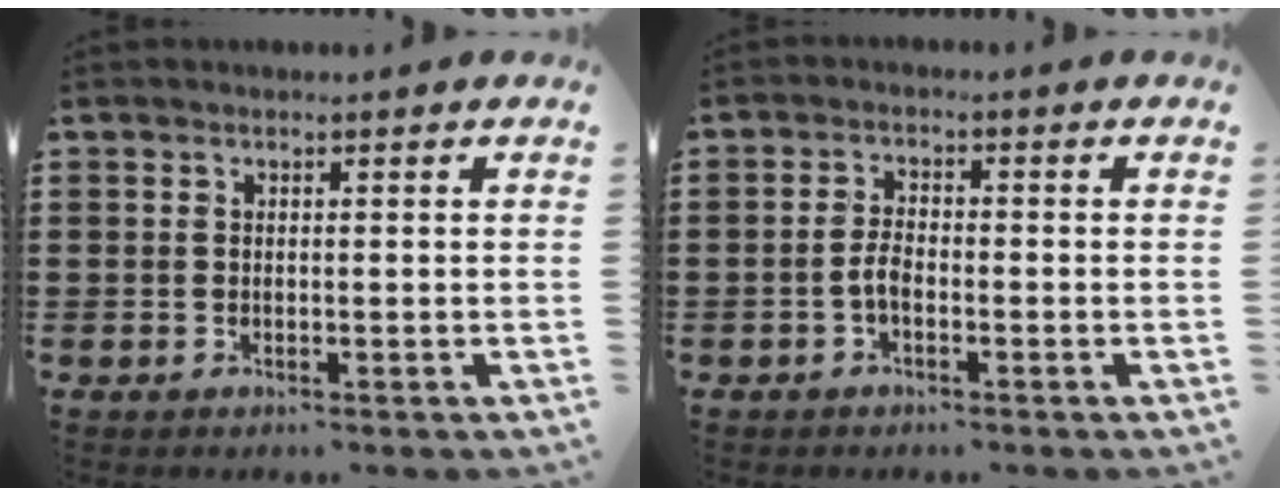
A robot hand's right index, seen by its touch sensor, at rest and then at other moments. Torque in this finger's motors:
{"motor_torque": [0.60, -0.53, 0.24, 0.10]}